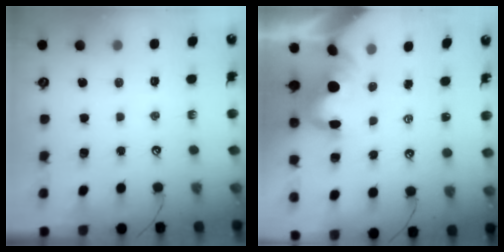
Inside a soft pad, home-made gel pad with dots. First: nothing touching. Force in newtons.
{"total": 7.3, "press": 7.2, "slide": 1.0}